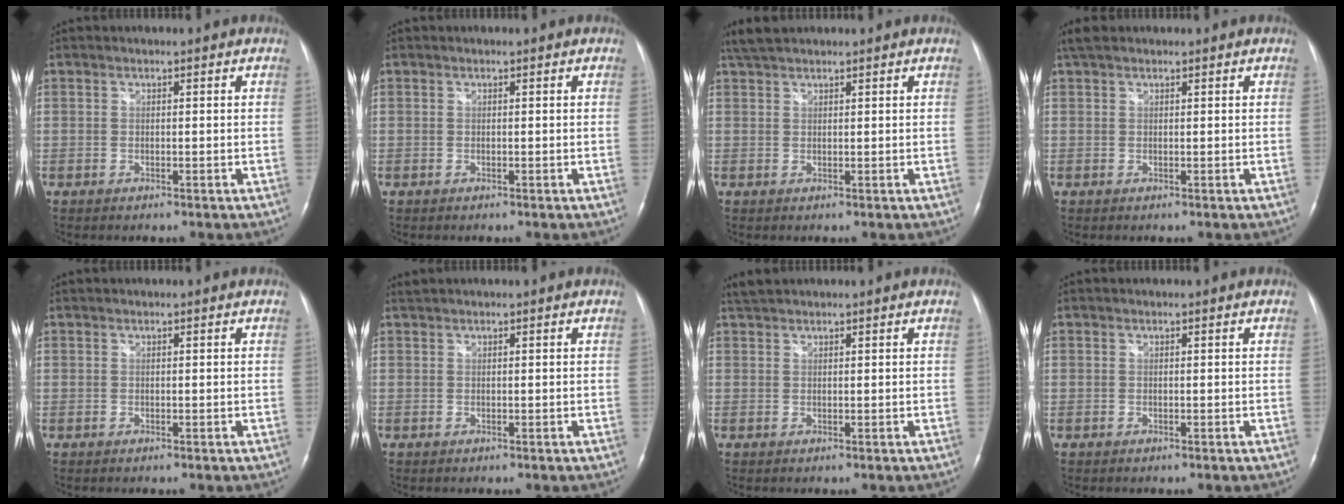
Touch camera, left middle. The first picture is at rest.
{"total": 0.0}
{"total": 3.5, "force": [3.1, 0.8, 1.4], "torque": [-0.032, 0.018, 0.061]}
{"total": 2.4, "force": [1.9, 1.0, 1.1], "torque": [-0.025, 0.021, 0.036]}
{"total": 0.0}
{"total": 0.7, "force": [0.6, -0.1, 0.2], "torque": [-0.008, 0.015, 0.018]}
{"total": 1.9, "force": [1.8, 0.3, 0.5], "torque": [-0.012, 0.014, 0.038]}
{"total": 0.0}